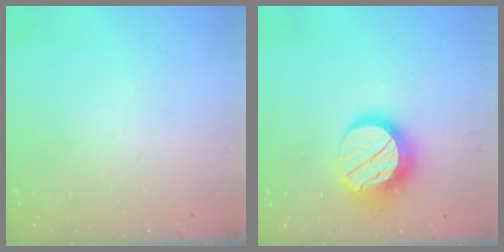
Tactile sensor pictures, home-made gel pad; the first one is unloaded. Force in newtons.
{"total": 16.4, "press": 16.4, "slide": 1.2}